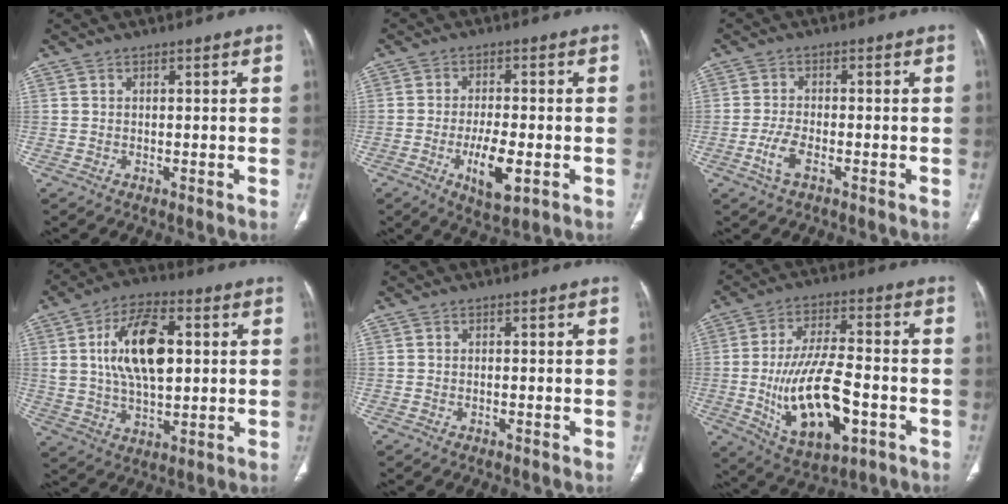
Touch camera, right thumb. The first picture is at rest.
{"total": 8.2, "force": [-2.7, 3.0, 7.2], "torque": [-0.123, -0.003, -0.040]}
{"total": 3.4, "force": [-1.5, 1.3, 2.7], "torque": [-0.061, 0.010, -0.030]}
{"total": 15.5, "force": [3.0, 8.1, 12.9], "torque": [-0.217, 0.001, 0.053]}
{"total": 0.0}
{"total": 17.9, "force": [-4.7, 7.9, 15.4], "torque": [-0.270, 0.015, -0.068]}